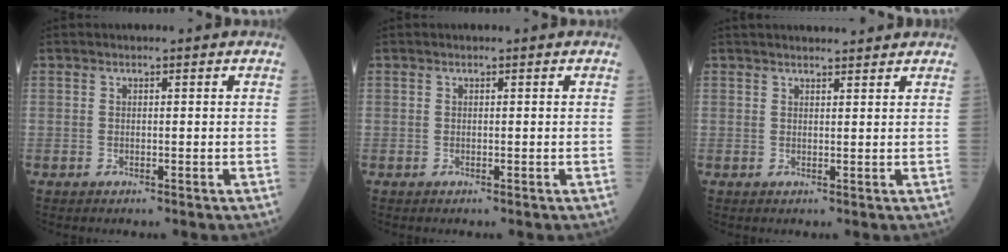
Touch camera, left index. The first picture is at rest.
{"total": 0.0}
{"total": 7.5, "force": [7.0, 1.1, 2.6], "torque": [-0.032, 0.027, 0.090]}